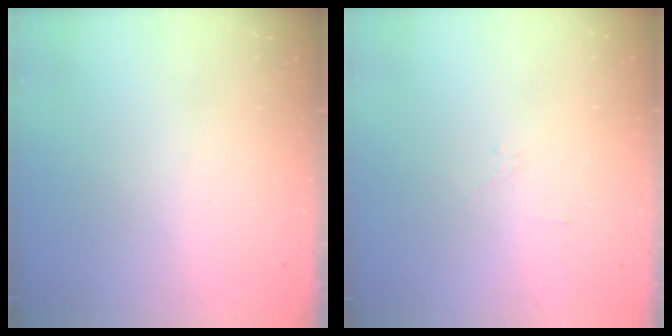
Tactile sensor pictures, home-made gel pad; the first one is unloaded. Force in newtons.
{"total": 3.1, "press": 3.0, "slide": 0.8}